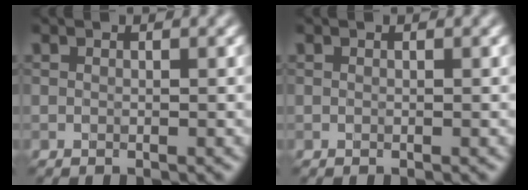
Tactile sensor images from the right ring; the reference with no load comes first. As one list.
[{"total": 0.0}]